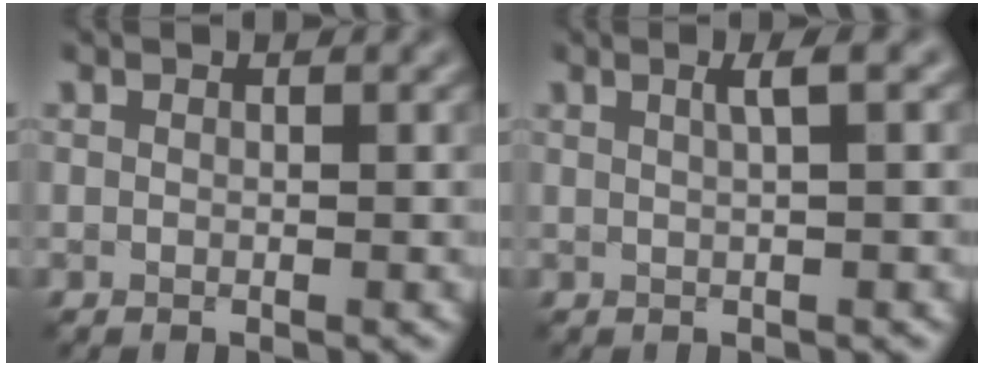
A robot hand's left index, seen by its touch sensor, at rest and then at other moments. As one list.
[{"total": 2.2, "force": [0.8, 0.5, 2.0], "torque": [-0.026, 0.010, 0.008]}]